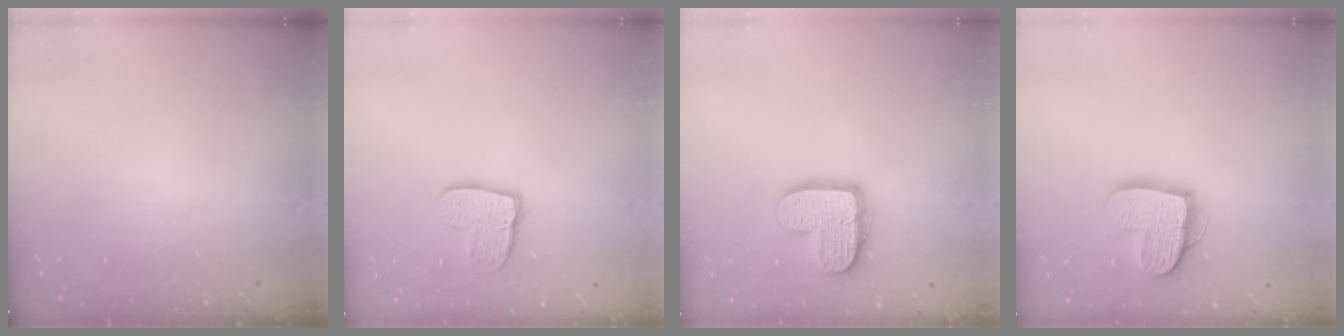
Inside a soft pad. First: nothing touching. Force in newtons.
{"total": 10.9, "press": 10.8, "slide": 0.9}
{"total": 13.8, "press": 13.8, "slide": 0.9}
{"total": 15.0, "press": 15.0, "slide": 1.1}